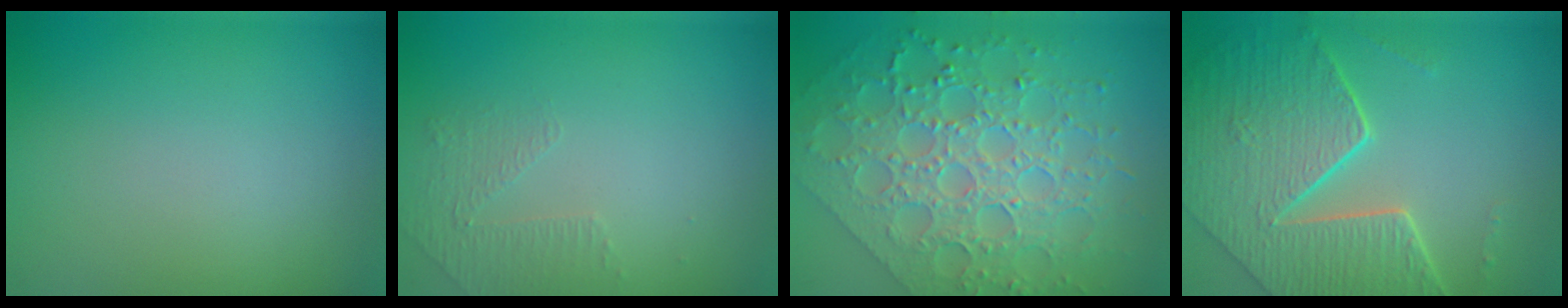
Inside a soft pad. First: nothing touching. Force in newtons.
{"total": 1.4, "press": 0.8, "slide": 1.1}
{"total": 8.3, "press": 6.1, "slide": 5.6}
{"total": 8.2, "press": 5.8, "slide": 5.8}